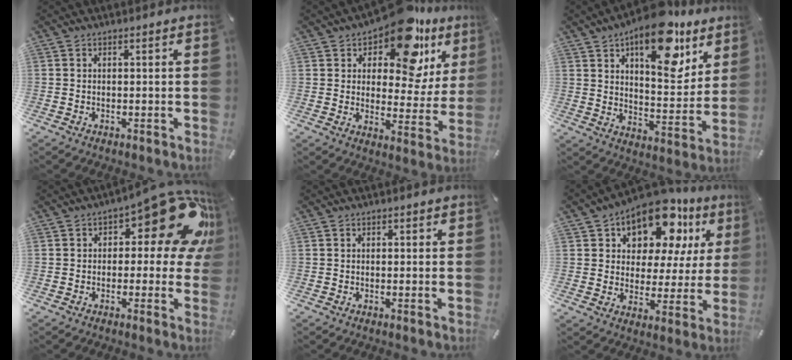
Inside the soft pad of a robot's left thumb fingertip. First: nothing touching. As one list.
[{"total": 16.6, "force": [10.9, 7.9, 9.8], "torque": [-0.157, -0.068, 0.186]}, {"total": 18.4, "force": [12.0, 8.2, 11.3], "torque": [-0.146, -0.077, 0.197]}, {"total": 19.4, "force": [8.4, 8.4, 15.3], "torque": [-0.182, -0.058, 0.136]}, {"total": 0.9, "force": [0.1, 0.4, 0.8], "torque": [-0.006, -0.002, -0.001]}, {"total": 15.3, "force": [10.8, 8.0, 7.4], "torque": [-0.122, -0.078, 0.187]}]